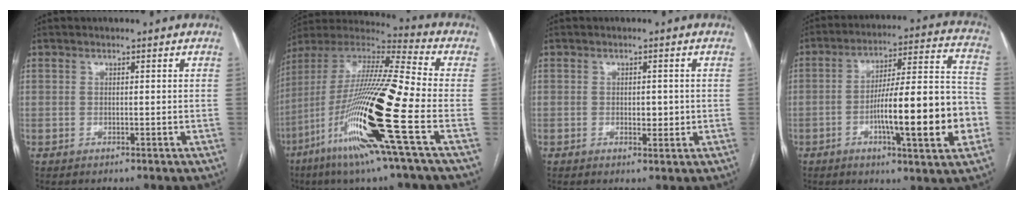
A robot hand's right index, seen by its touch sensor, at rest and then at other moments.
{"total": 24.1, "force": [-8.1, 0.5, 22.7], "torque": [-0.456, -0.040, -0.159]}
{"total": 2.3, "force": [-0.1, 1.3, 1.8], "torque": [-0.025, -0.001, 0.003]}
{"total": 18.6, "force": [-5.0, 2.3, 17.7], "torque": [-0.257, 0.017, -0.071]}